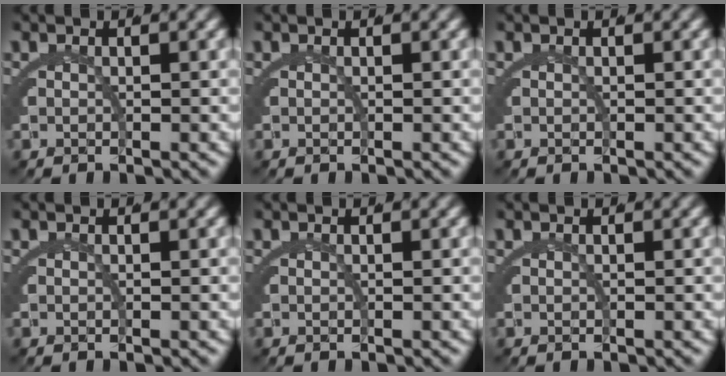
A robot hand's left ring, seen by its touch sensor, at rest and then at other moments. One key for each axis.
{"total": 0.0}
{"total": 0.0}
{"total": 0.0}
{"total": 0.0}
{"total": 0.0}